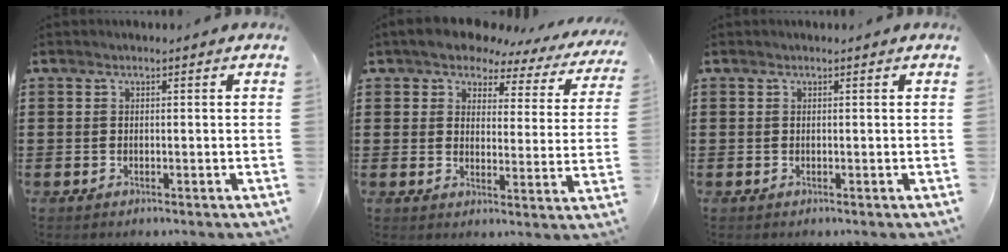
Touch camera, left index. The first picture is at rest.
{"total": 5.3, "force": [4.7, 1.9, 1.4], "torque": [-0.057, -0.019, 0.080]}
{"total": 0.0}